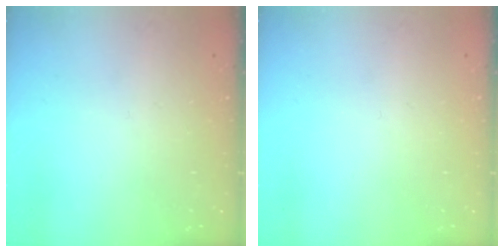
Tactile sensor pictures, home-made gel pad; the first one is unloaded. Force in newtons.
{"total": 0.0}